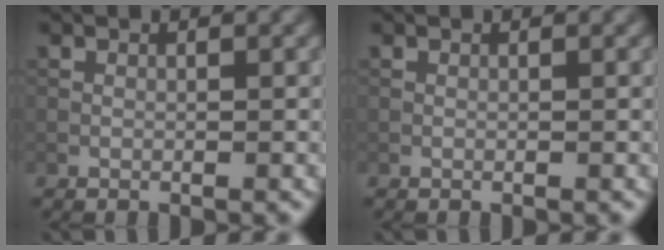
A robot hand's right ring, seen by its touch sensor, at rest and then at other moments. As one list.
[{"total": 0.0}]